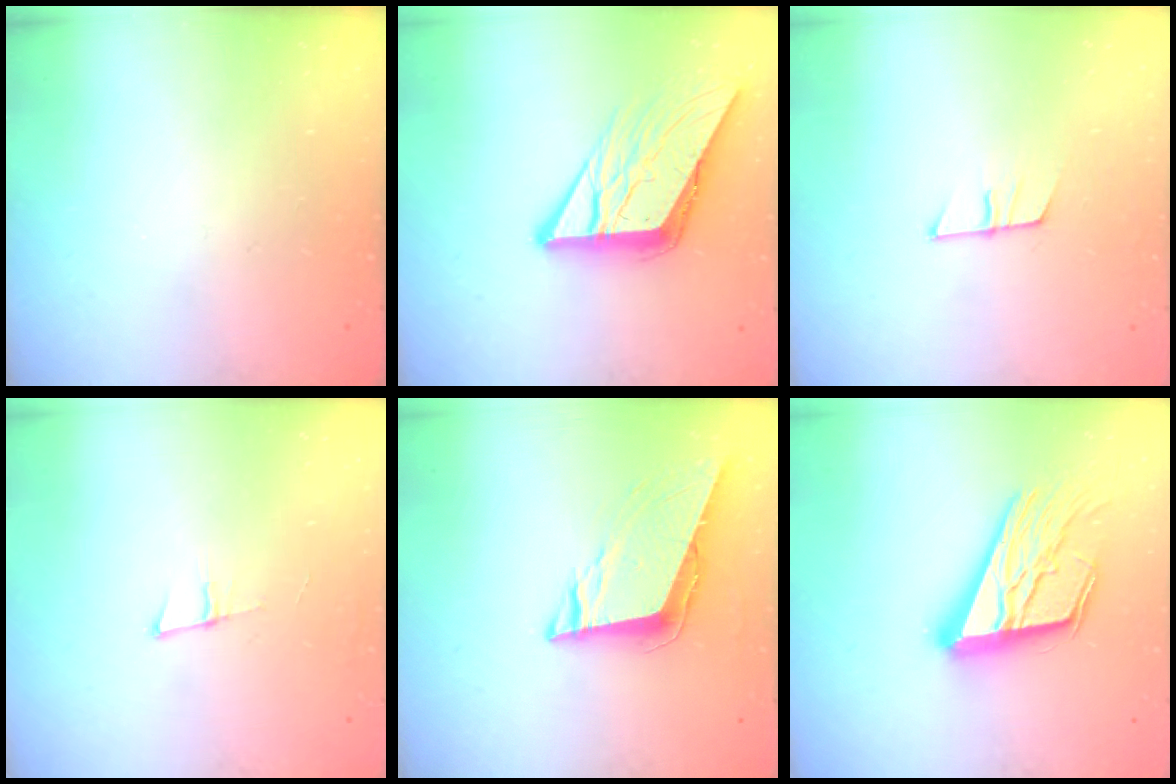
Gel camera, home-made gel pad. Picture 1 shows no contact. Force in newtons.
{"total": 11.5, "press": 11.4, "slide": 1.1}
{"total": 7.1, "press": 7.1, "slide": 0.6}
{"total": 5.4, "press": 4.6, "slide": 2.7}
{"total": 8.6, "press": 8.4, "slide": 1.9}
{"total": 20.9, "press": 20.8, "slide": 2.2}